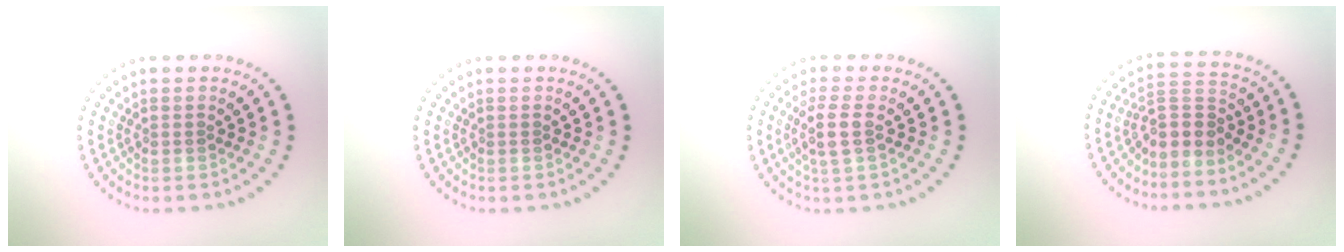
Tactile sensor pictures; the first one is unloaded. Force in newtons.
{"total": 0.0}
{"total": 2.4, "press": 2.0, "slide": 1.3}
{"total": 2.9, "press": 2.3, "slide": 1.9}